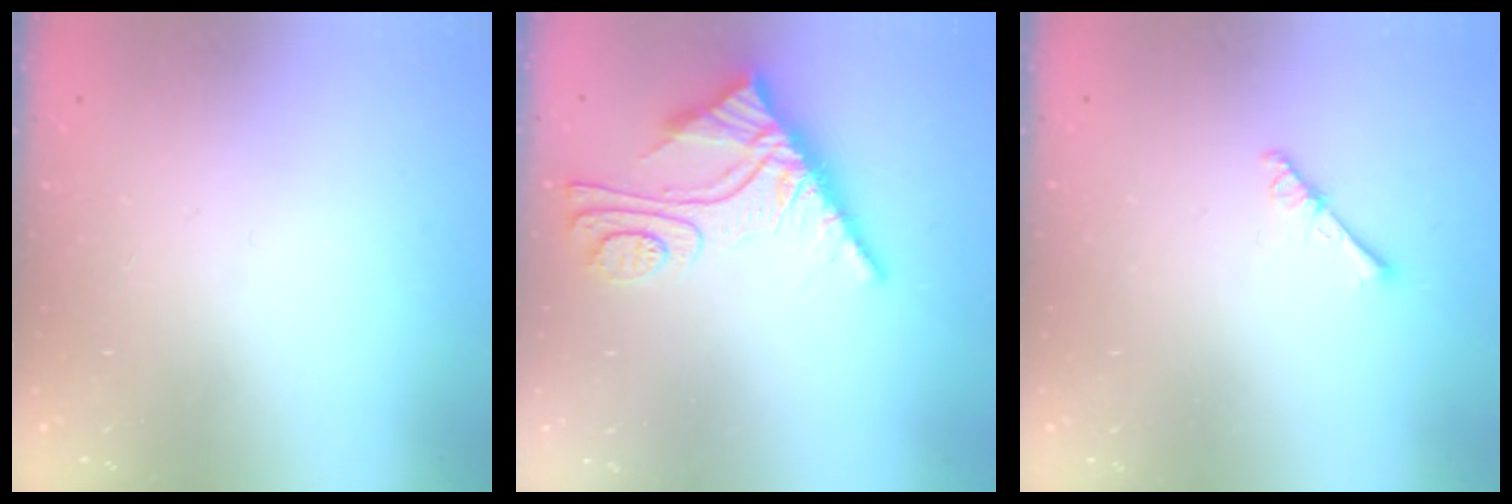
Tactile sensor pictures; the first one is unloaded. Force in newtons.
{"total": 9.7, "press": 9.7, "slide": 0.9}
{"total": 3.4, "press": 3.3, "slide": 0.3}